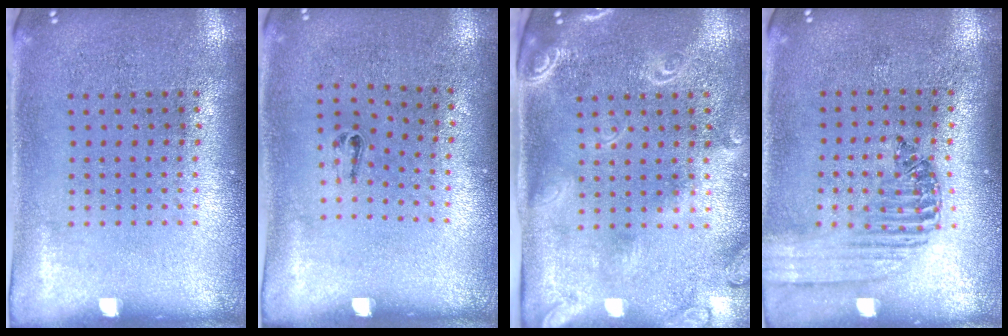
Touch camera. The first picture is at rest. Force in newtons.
{"total": 0.5, "press": 0.3, "slide": 0.5}
{"total": 2.4, "press": 1.9, "slide": 1.4}
{"total": 1.4, "press": 1.4, "slide": 0.4}